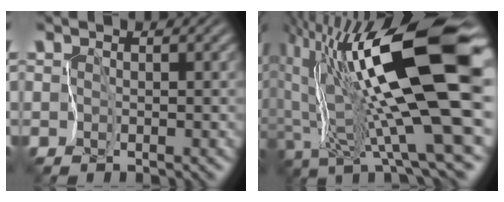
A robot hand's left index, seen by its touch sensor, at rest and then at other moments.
{"total": 16.1, "force": [4.0, 3.3, 15.3], "torque": [-0.297, -0.001, 0.078]}